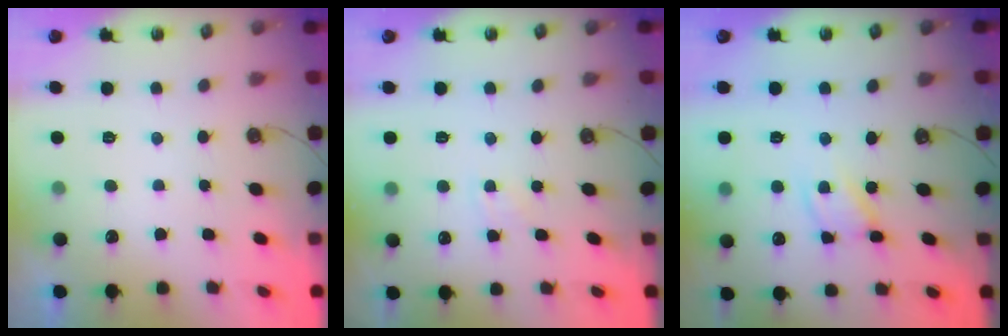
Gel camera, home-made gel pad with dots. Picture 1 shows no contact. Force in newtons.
{"total": 2.7, "press": 2.7, "slide": 0.3}
{"total": 7.5, "press": 7.4, "slide": 0.5}